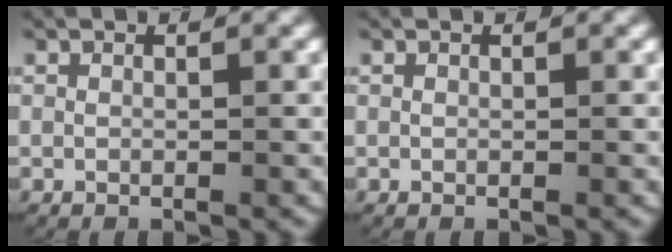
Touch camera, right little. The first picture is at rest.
{"total": 0.0}